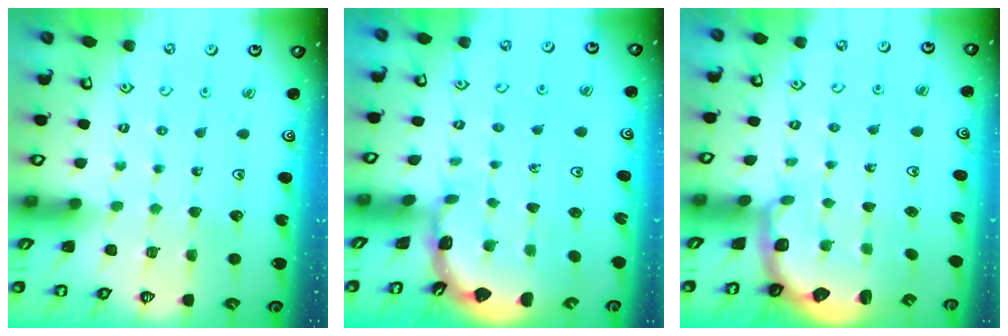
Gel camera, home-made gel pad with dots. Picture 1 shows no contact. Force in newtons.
{"total": 1.8, "press": 1.8, "slide": 0.2}
{"total": 2.8, "press": 1.7, "slide": 2.2}